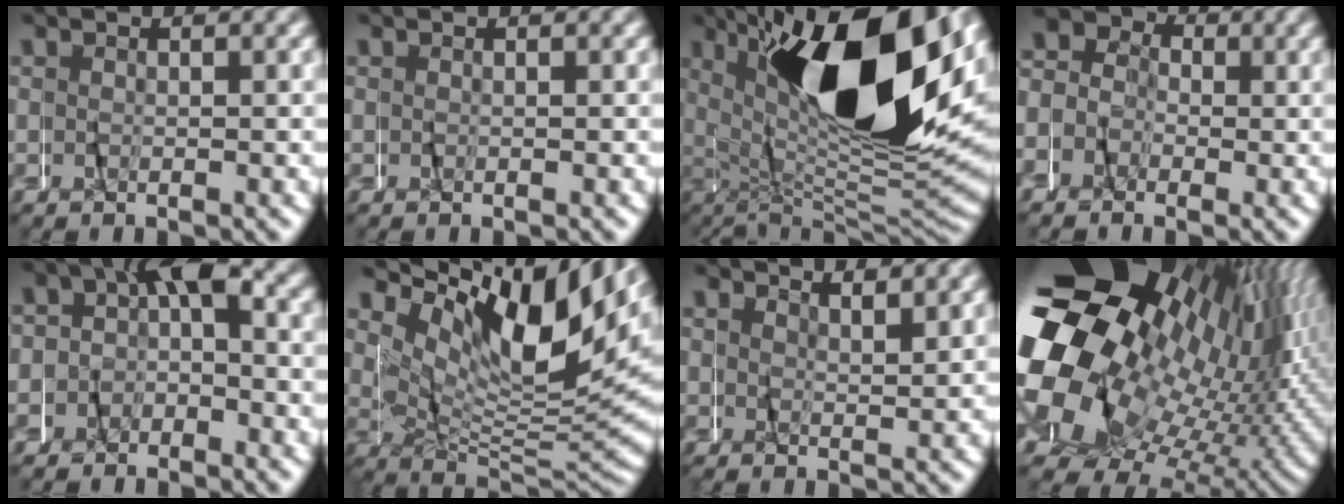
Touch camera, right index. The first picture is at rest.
{"total": 0.0}
{"total": 21.0, "force": [4.5, 8.6, 18.7], "torque": [-0.292, 0.045, 0.052]}
{"total": 7.7, "force": [1.8, 7.0, 2.7], "torque": [-0.033, 0.034, -0.015]}
{"total": 2.8, "force": [-1.0, 2.1, 1.5], "torque": [-0.026, 0.011, -0.031]}
{"total": 13.5, "force": [4.1, 6.1, 11.4], "torque": [-0.150, 0.039, 0.047]}
{"total": 1.4, "force": [0.9, -1.1, -0.2], "torque": [0.002, -0.001, 0.014]}
{"total": 31.3, "force": [2.3, 21.4, 22.8], "torque": [-0.318, -0.008, 0.012]}